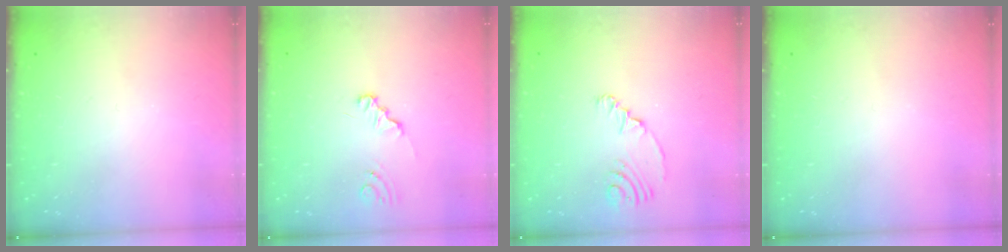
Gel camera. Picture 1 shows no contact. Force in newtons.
{"total": 1.0, "press": 1.0, "slide": 0.1}
{"total": 4.9, "press": 2.5, "slide": 4.3}
{"total": 0.0}